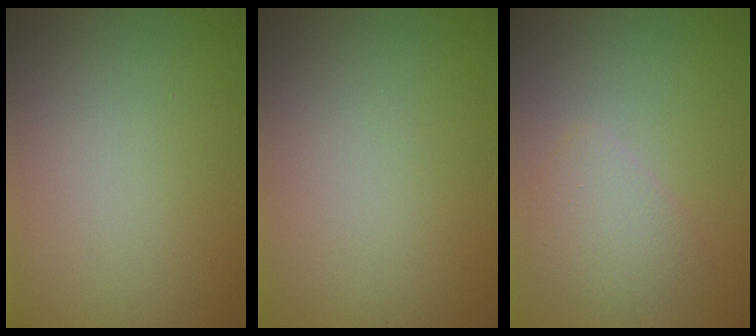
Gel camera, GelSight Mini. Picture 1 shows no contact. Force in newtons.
{"total": 0.0}
{"total": 2.5, "press": 2.5, "slide": 0.1}